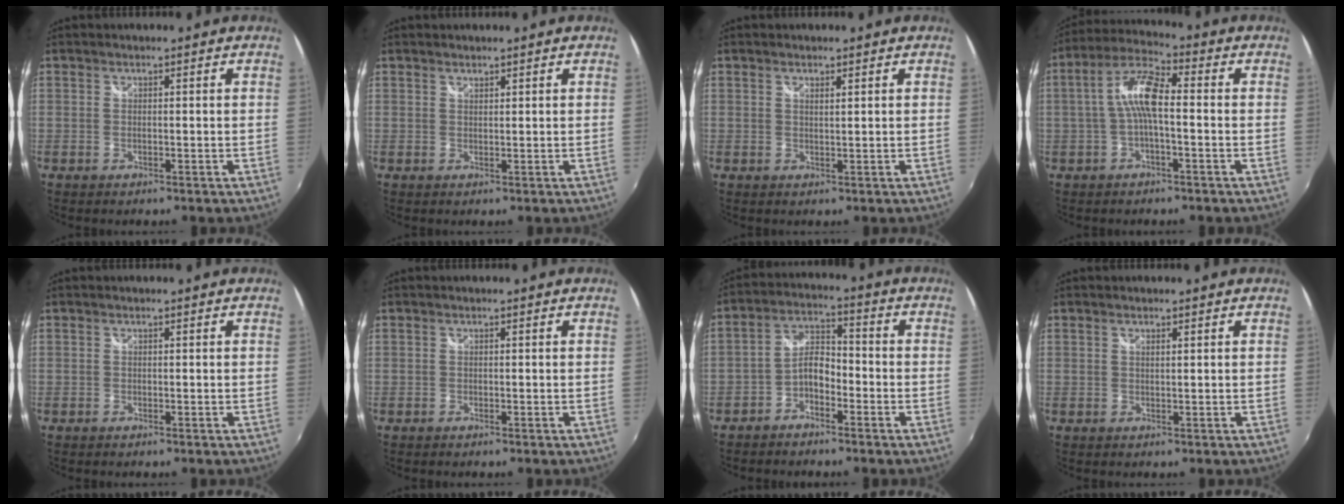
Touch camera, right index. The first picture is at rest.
{"total": 1.0, "force": [0.9, 0.2, 0.1], "torque": [0.000, 0.000, 0.017]}
{"total": 9.0, "force": [7.8, 0.3, 4.6], "torque": [-0.061, -0.017, 0.121]}
{"total": 7.8, "force": [-0.6, 2.0, 7.5], "torque": [-0.161, 0.019, -0.012]}
{"total": 0.0}
{"total": 0.0}
{"total": 5.3, "force": [-3.3, 2.6, 3.2], "torque": [-0.072, 0.020, -0.062]}
{"total": 0.8, "force": [0.6, 0.0, 0.5], "torque": [-0.008, 0.001, 0.010]}